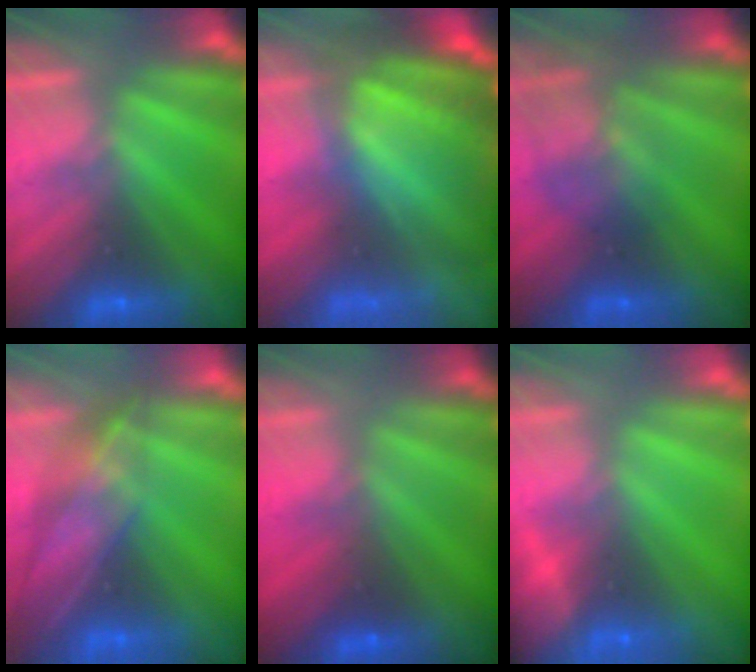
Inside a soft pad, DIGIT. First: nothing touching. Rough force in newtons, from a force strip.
{"total": 7.8}
{"total": 2.3}
{"total": 4.0}
{"total": 1.6}
{"total": 10.2}